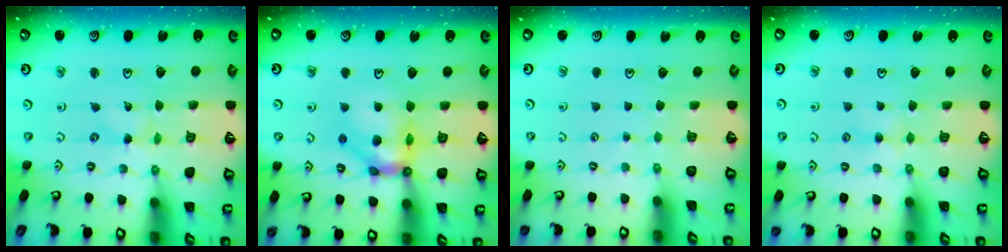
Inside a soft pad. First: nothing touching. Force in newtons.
{"total": 12.8, "press": 12.7, "slide": 1.5}
{"total": 0.6, "press": 0.6, "slide": 0.1}
{"total": 3.0, "press": 3.0, "slide": 0.5}